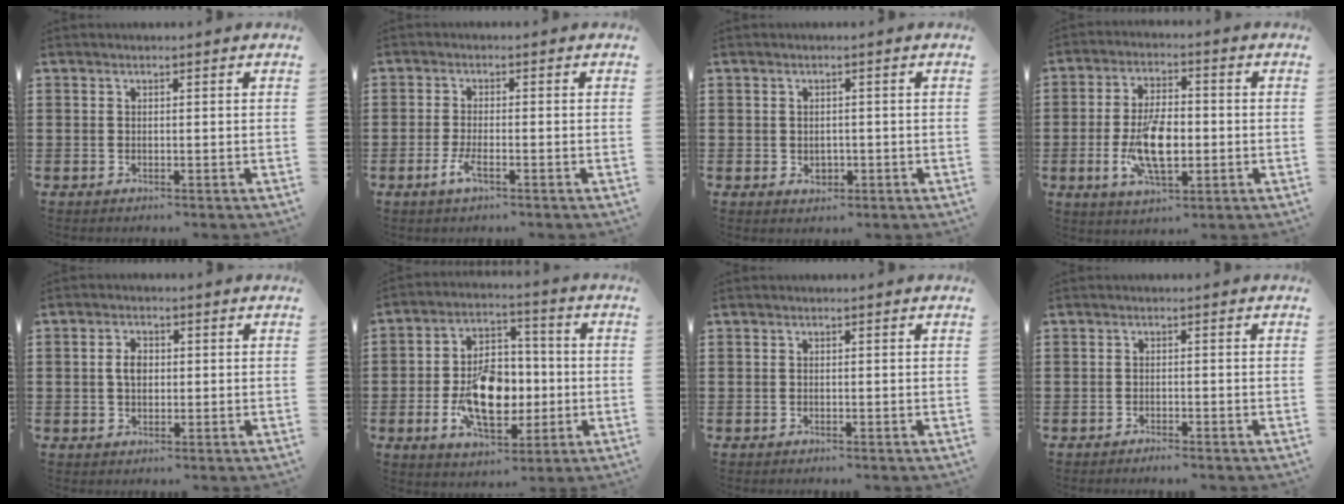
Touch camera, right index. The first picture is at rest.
{"total": 2.9, "force": [-1.4, 0.7, 2.4], "torque": [-0.055, -0.006, -0.029]}
{"total": 1.7, "force": [-0.2, 1.3, 1.1], "torque": [-0.022, 0.004, -0.006]}
{"total": 10.3, "force": [-1.8, 4.6, 9.1], "torque": [-0.199, -0.009, -0.035]}
{"total": 2.8, "force": [0.2, 1.7, 2.2], "torque": [-0.047, 0.008, 0.003]}
{"total": 12.2, "force": [-2.0, 7.3, 9.6], "torque": [-0.172, -0.001, -0.034]}
{"total": 0.0}
{"total": 1.0, "force": [-1.0, 0.0, 0.1], "torque": [-0.007, 0.000, -0.020]}